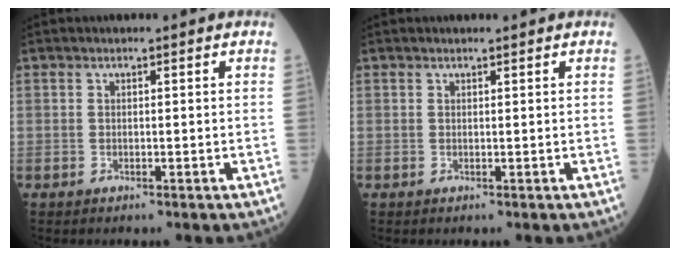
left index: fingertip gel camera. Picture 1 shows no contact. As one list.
[{"total": 0.5, "force": [0.5, 0.0, 0.1], "torque": [-0.006, 0.000, 0.008]}]